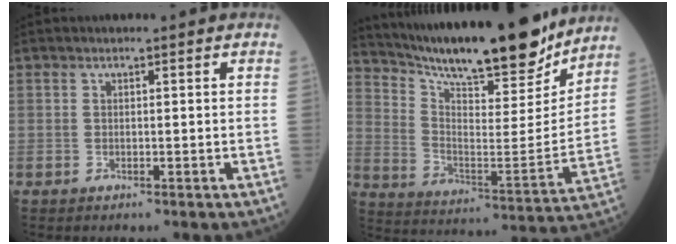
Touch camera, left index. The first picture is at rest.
{"total": 23.3, "force": [20.4, 3.5, 10.8], "torque": [-0.186, -0.038, 0.304]}